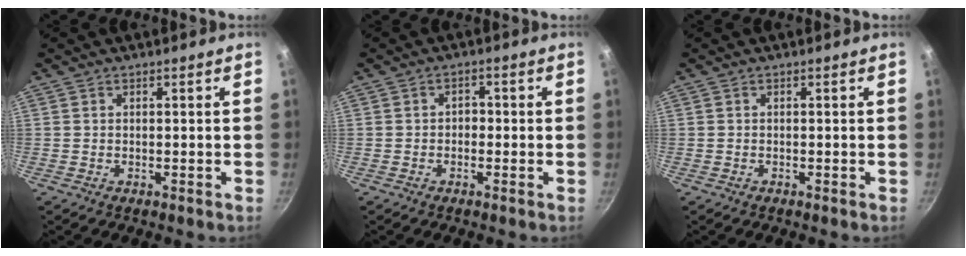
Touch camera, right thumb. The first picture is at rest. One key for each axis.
{"total": 1.9, "fx": -0.4, "fy": 1.5, "fz": 1.2, "tx": 0.000, "ty": 0.008, "tz": -0.014}
{"total": 0.0}